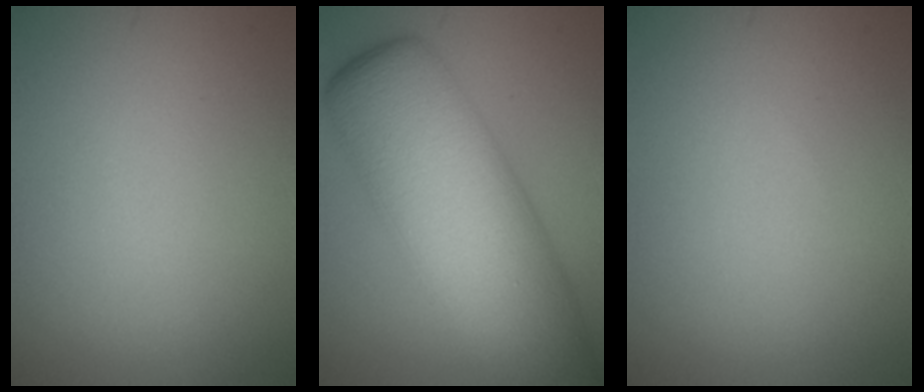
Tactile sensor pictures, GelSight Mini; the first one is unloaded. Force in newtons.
{"total": 13.6, "press": 13.6, "slide": 0.4}
{"total": 0.0}